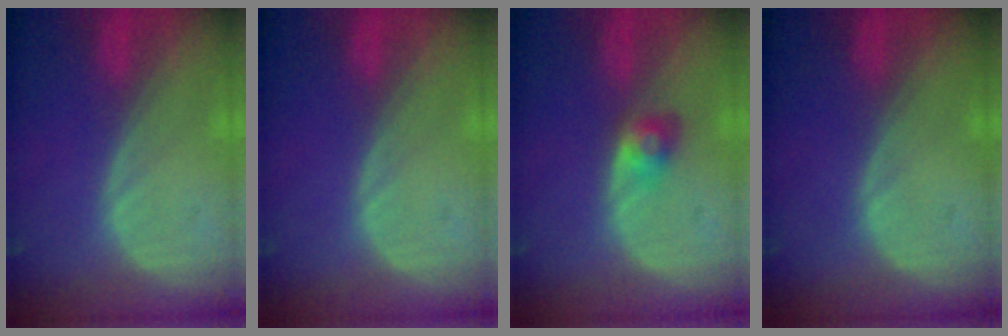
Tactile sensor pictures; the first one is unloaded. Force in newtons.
{"total": 0.0}
{"total": 2.8, "press": 2.6, "slide": 1.2}
{"total": 0.0}